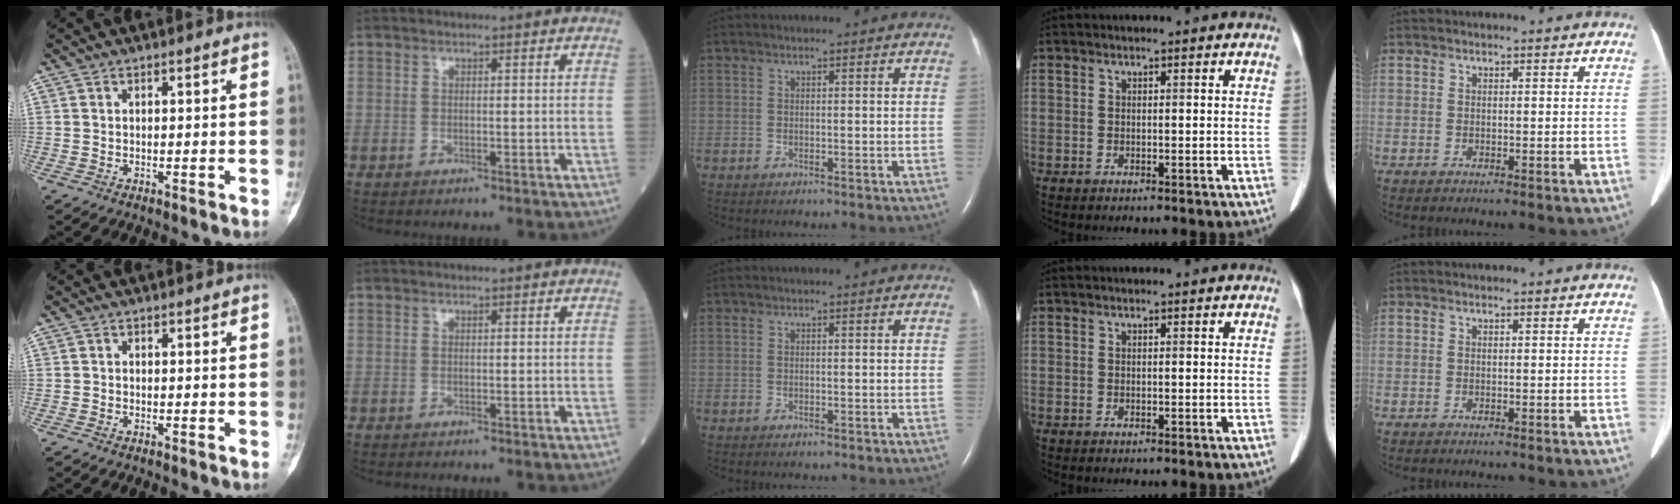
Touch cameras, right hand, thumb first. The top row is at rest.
{}